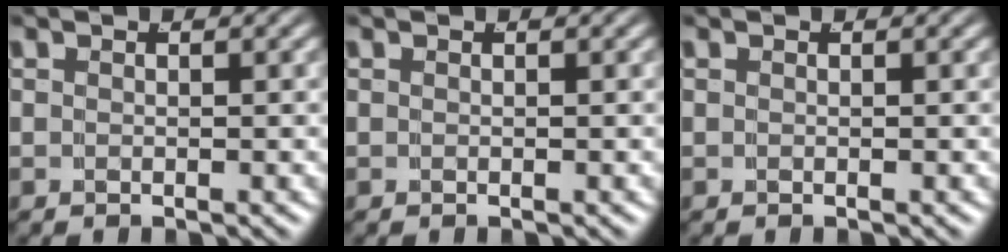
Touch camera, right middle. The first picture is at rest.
{"total": 0.0}
{"total": 0.0}